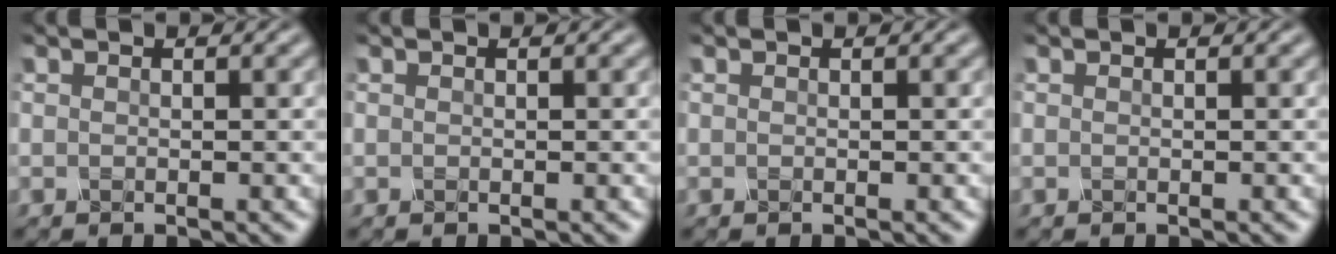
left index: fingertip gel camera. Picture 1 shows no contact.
{"total": 0.0}
{"total": 0.0}
{"total": 0.0}